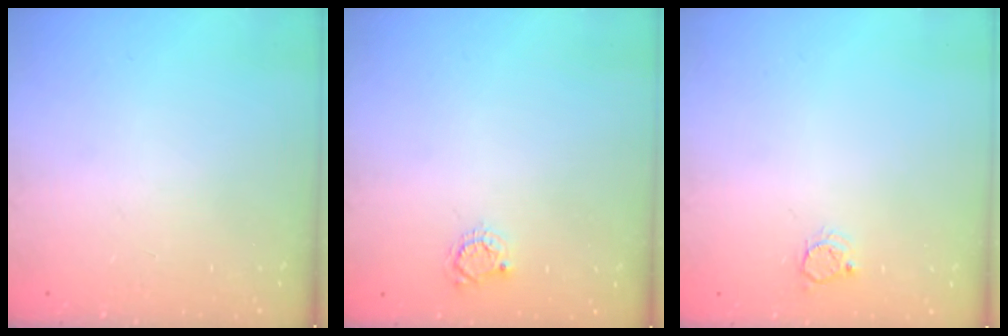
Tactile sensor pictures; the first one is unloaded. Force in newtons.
{"total": 3.8, "press": 3.7, "slide": 0.4}
{"total": 3.2, "press": 3.2, "slide": 0.4}